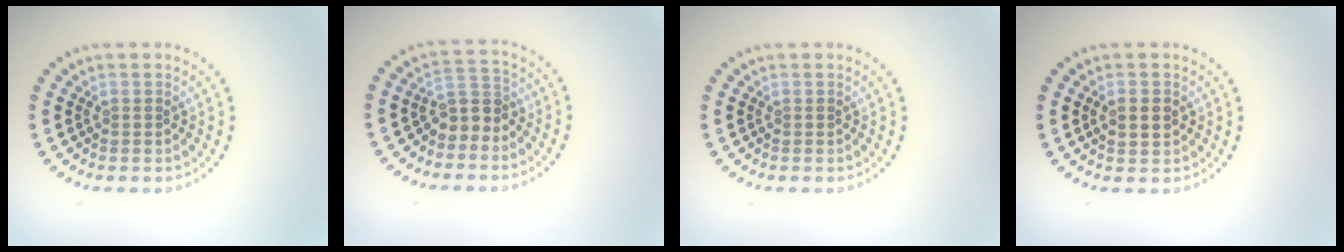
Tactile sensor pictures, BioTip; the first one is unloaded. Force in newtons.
{"total": 2.6, "press": 2.3, "slide": 1.2}
{"total": 0.0}
{"total": 1.7, "press": 1.7, "slide": 0.2}